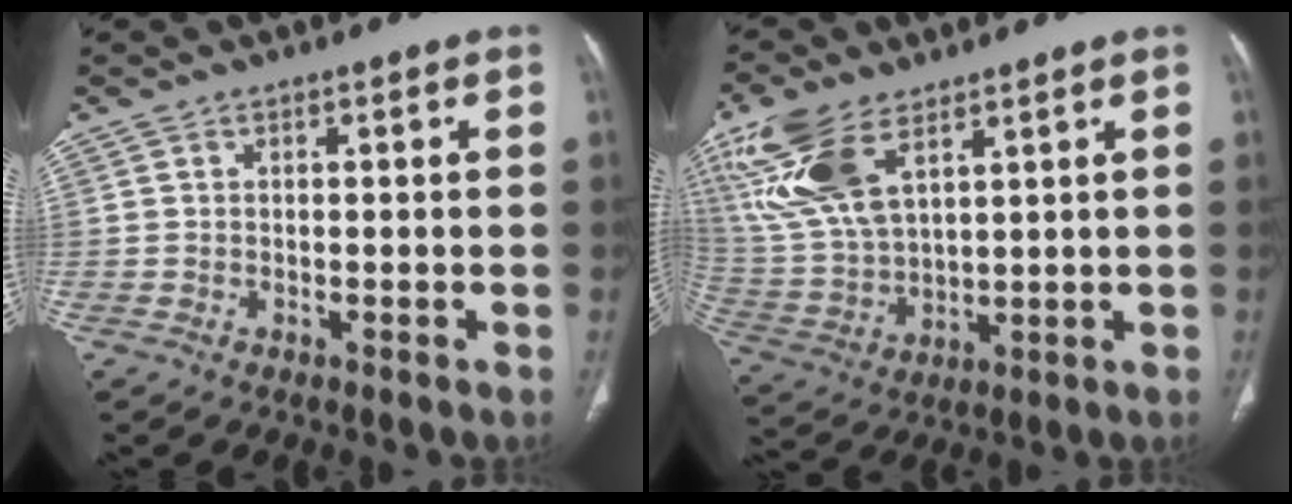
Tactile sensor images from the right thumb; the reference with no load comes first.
{"total": 15.3, "force": [8.2, 7.2, 10.8], "torque": [-0.231, -0.018, 0.174]}